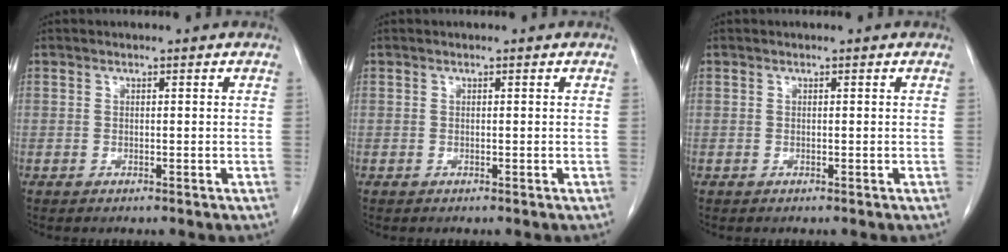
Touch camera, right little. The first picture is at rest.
{"total": 0.0}
{"total": 0.0}